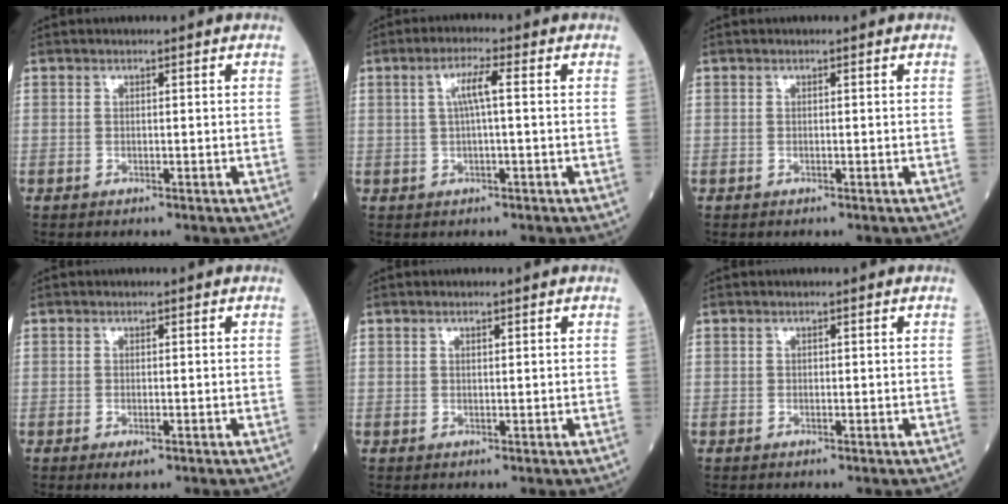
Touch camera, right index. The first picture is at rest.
{"total": 3.9, "force": [0.7, 0.2, 3.9], "torque": [-0.075, 0.010, 0.013]}
{"total": 0.0}
{"total": 1.7, "force": [-0.7, 0.5, 1.4], "torque": [-0.024, -0.004, -0.008]}
{"total": 0.6, "force": [0.4, 0.2, 0.4], "torque": [-0.009, -0.002, 0.007]}
{"total": 0.0}